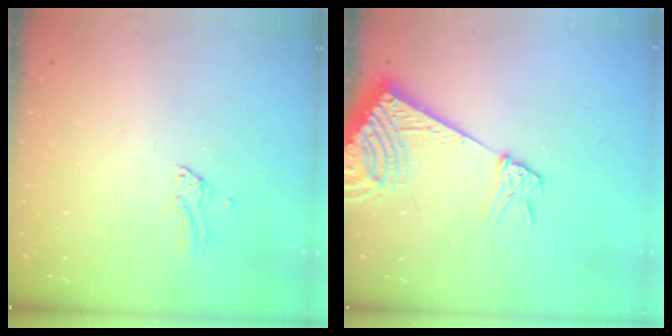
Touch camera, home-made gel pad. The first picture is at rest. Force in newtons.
{"total": 11.8, "press": 11.6, "slide": 1.9}